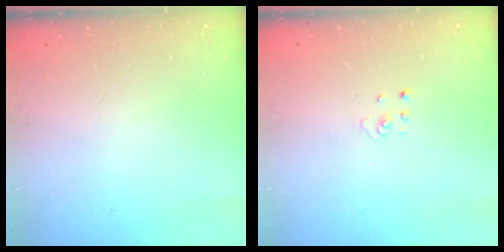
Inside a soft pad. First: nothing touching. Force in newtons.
{"total": 1.1, "press": 1.1, "slide": 0.1}